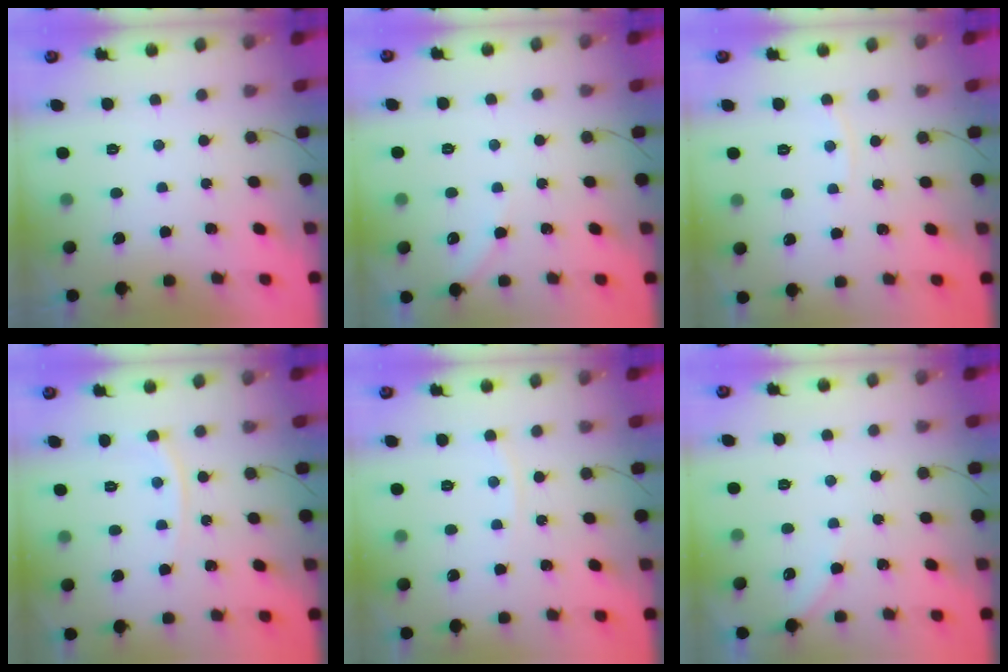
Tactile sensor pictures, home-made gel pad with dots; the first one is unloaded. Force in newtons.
{"total": 3.3, "press": 3.2, "slide": 0.4}
{"total": 2.7, "press": 2.7, "slide": 0.4}
{"total": 4.1, "press": 4.0, "slide": 0.6}
{"total": 4.9, "press": 4.8, "slide": 0.7}
{"total": 3.3, "press": 3.2, "slide": 0.5}